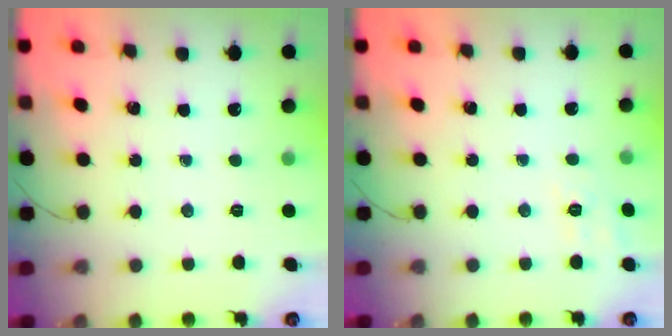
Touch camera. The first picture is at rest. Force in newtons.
{"total": 7.4, "press": 7.1, "slide": 2.0}